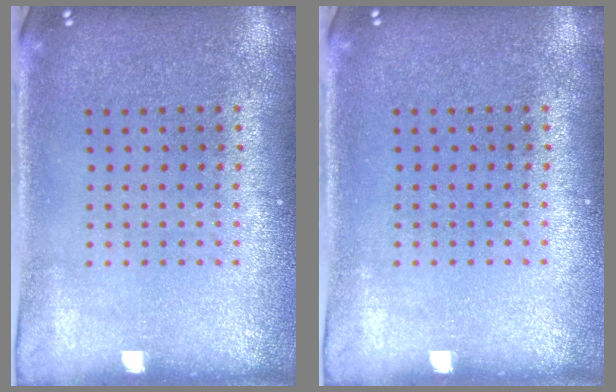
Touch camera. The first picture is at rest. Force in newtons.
{"total": 0.0}